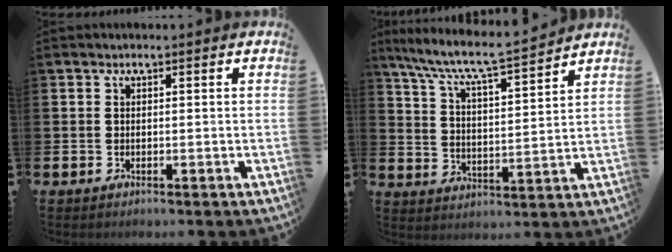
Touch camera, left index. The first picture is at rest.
{"total": 7.9, "force": [7.3, 0.4, 3.0], "torque": [-0.091, -0.054, 0.123]}